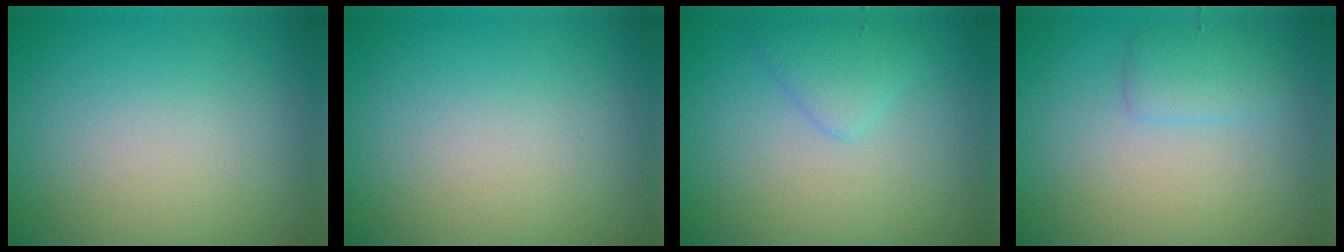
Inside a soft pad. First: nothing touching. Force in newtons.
{"total": 0.0}
{"total": 1.9, "press": 1.9, "slide": 0.0}
{"total": 1.7, "press": 1.7, "slide": 0.1}